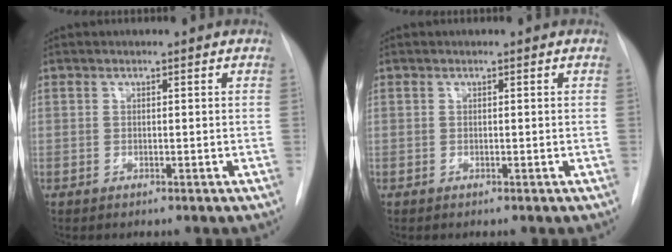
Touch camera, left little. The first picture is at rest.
{"total": 0.0}